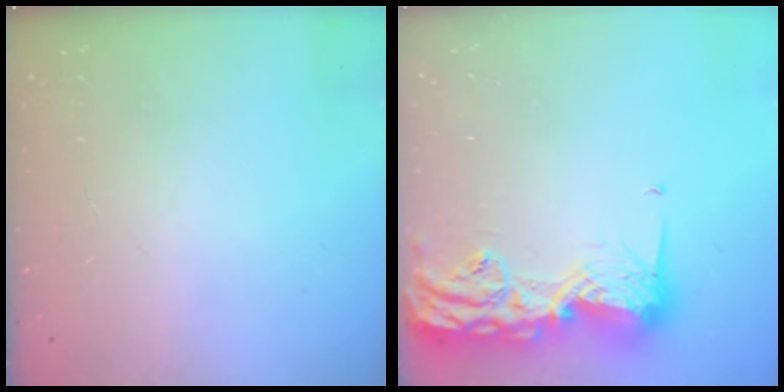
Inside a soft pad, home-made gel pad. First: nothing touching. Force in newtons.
{"total": 17.7, "press": 17.6, "slide": 0.9}